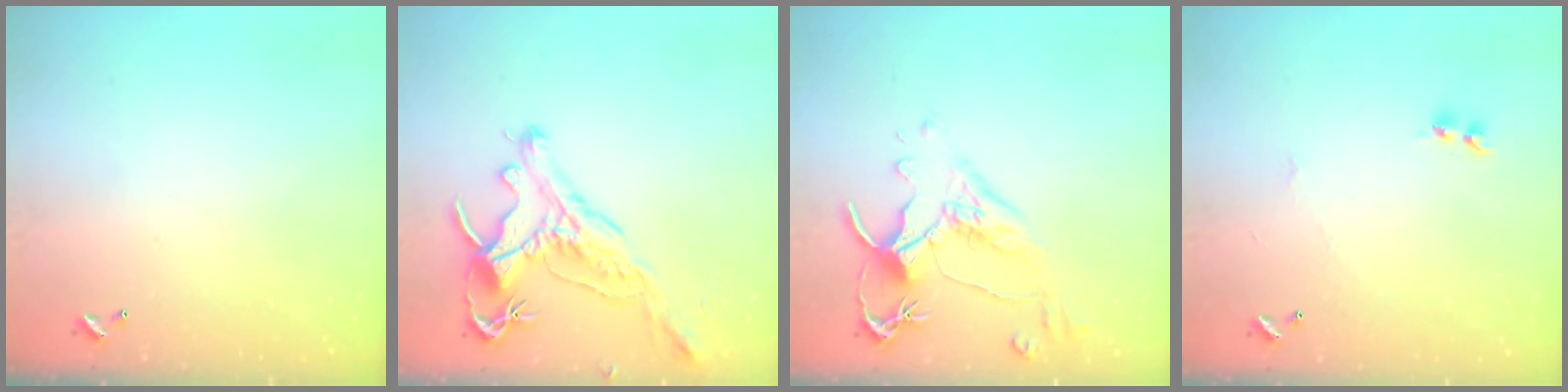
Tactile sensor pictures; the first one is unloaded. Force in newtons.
{"total": 1.2, "press": 0.9, "slide": 0.9}
{"total": 2.5, "press": 2.1, "slide": 1.2}
{"total": 2.1, "press": 2.1, "slide": 0.5}